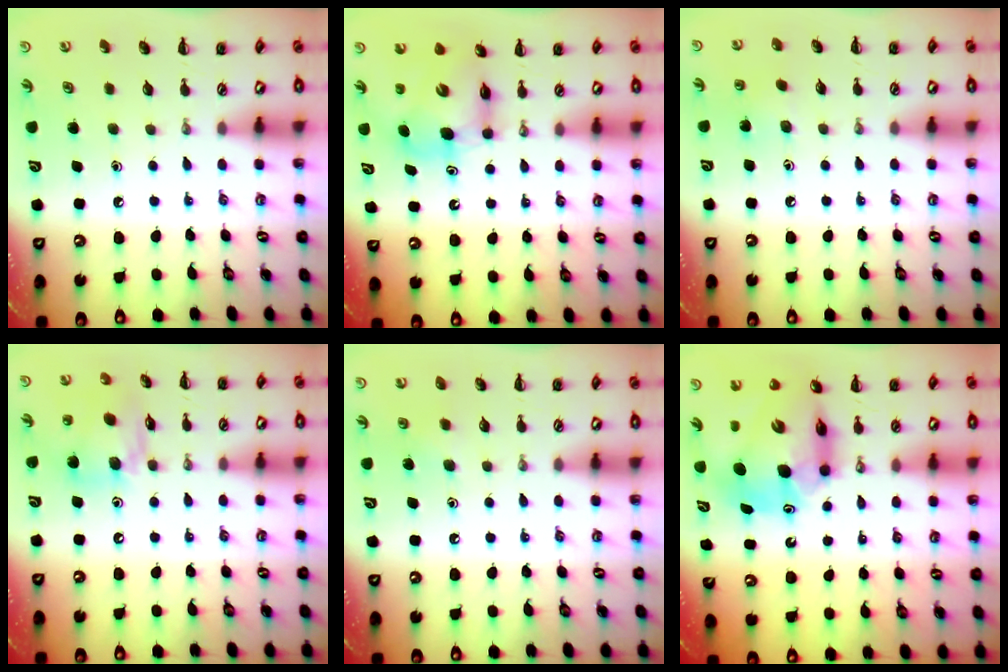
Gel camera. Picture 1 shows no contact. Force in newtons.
{"total": 6.9, "press": 6.8, "slide": 0.9}
{"total": 5.9, "press": 5.7, "slide": 1.2}
{"total": 13.3, "press": 12.9, "slide": 3.3}
{"total": 2.8, "press": 2.5, "slide": 1.3}
{"total": 13.1, "press": 12.6, "slide": 3.8}